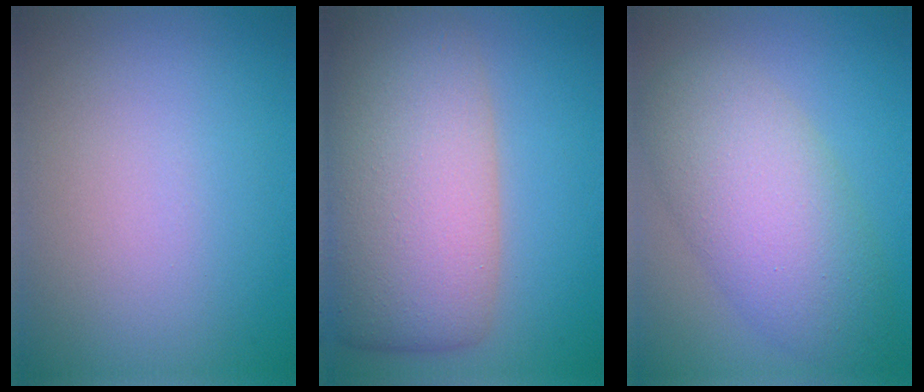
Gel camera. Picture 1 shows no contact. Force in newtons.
{"total": 11.0, "press": 11.0, "slide": 0.5}
{"total": 7.5, "press": 7.5, "slide": 0.3}